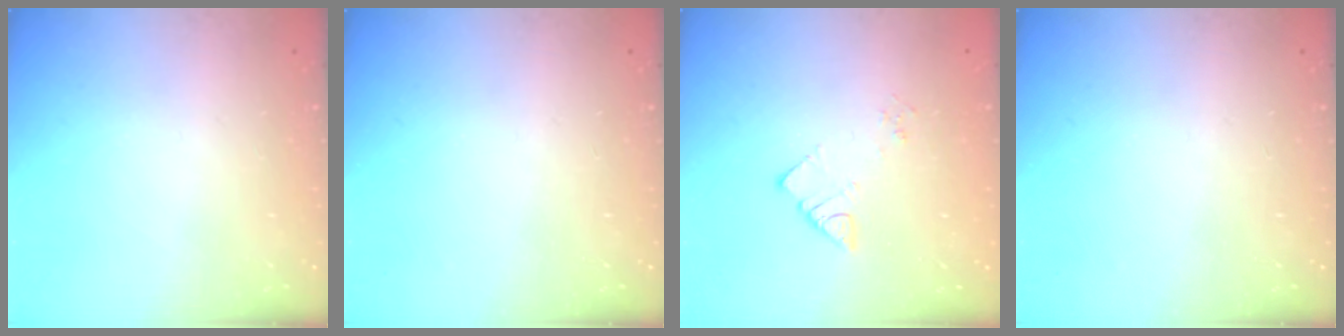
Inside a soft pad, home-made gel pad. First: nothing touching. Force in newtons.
{"total": 0.0}
{"total": 3.3, "press": 3.3, "slide": 0.2}
{"total": 0.0}